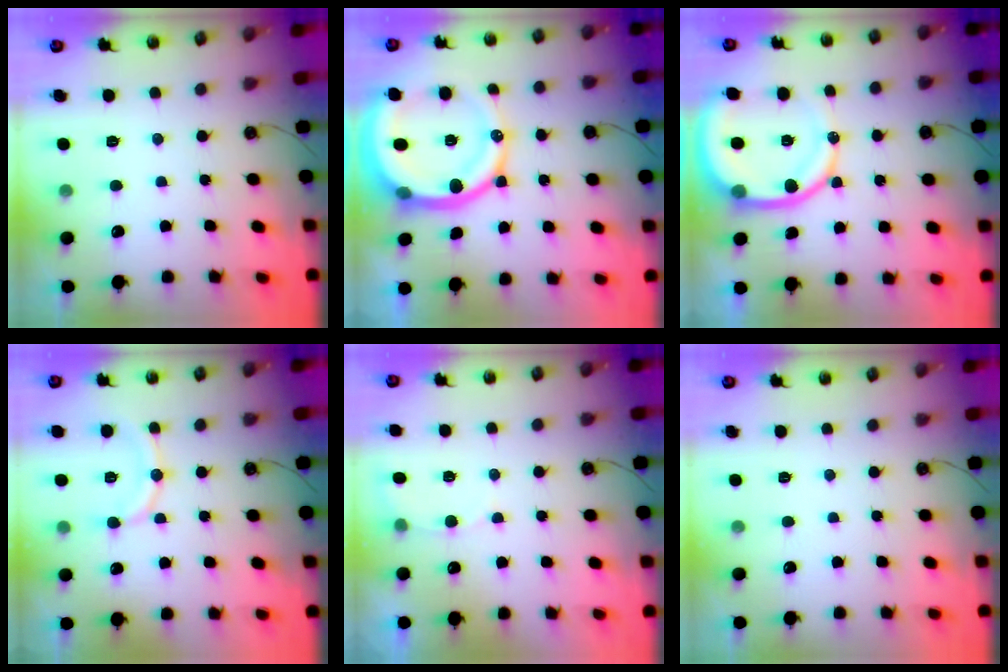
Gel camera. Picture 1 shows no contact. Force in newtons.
{"total": 20.1, "press": 20.0, "slide": 2.5}
{"total": 13.6, "press": 13.5, "slide": 1.8}
{"total": 11.8, "press": 11.4, "slide": 3.1}
{"total": 5.3, "press": 5.1, "slide": 1.3}
{"total": 0.0}